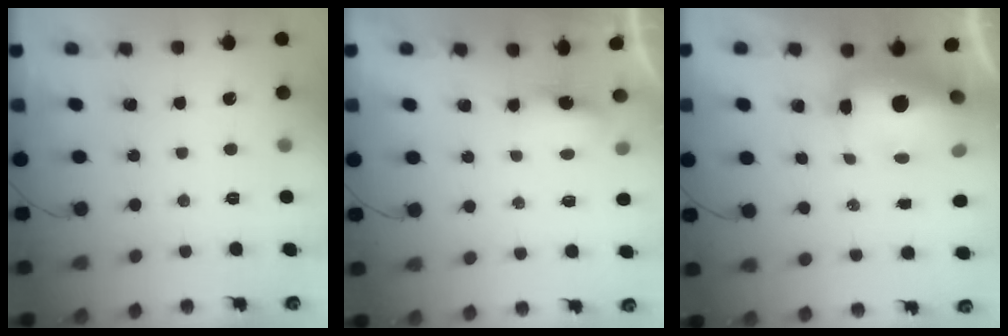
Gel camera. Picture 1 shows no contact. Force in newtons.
{"total": 3.7, "press": 3.7, "slide": 0.6}
{"total": 19.3, "press": 15.5, "slide": 11.4}